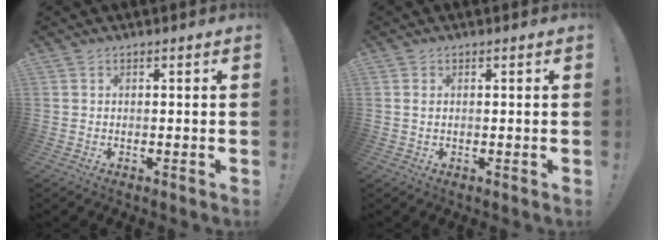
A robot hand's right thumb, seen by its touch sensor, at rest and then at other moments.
{"total": 1.1, "force": [0.3, 0.4, 1.0], "torque": [-0.014, 0.000, 0.004]}